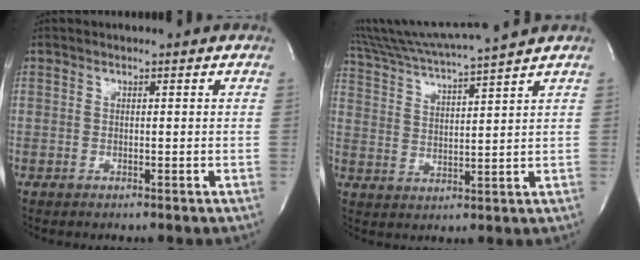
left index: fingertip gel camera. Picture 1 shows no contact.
{"total": 12.6, "force": [11.2, -2.3, 5.3], "torque": [-0.102, -0.004, 0.186]}